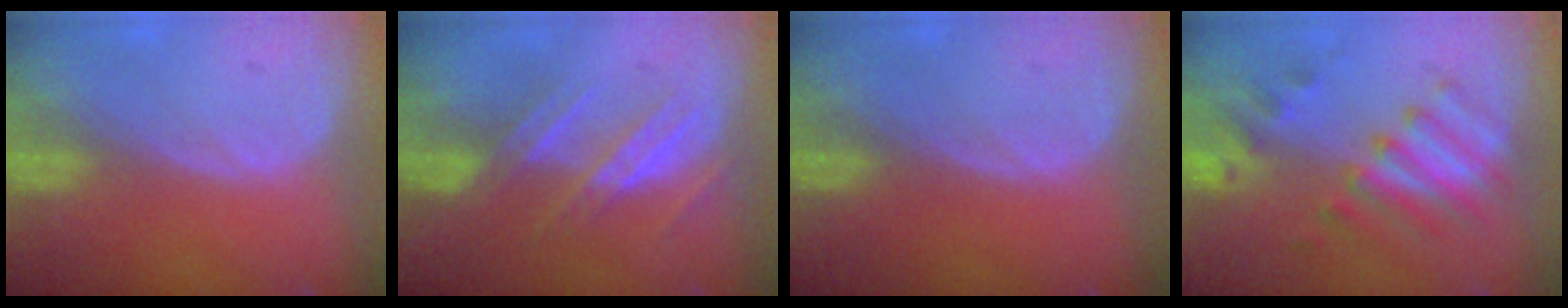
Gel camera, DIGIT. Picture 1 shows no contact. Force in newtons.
{"total": 7.3, "press": 6.5, "slide": 3.3}
{"total": 0.0}
{"total": 8.0, "press": 7.7, "slide": 1.9}